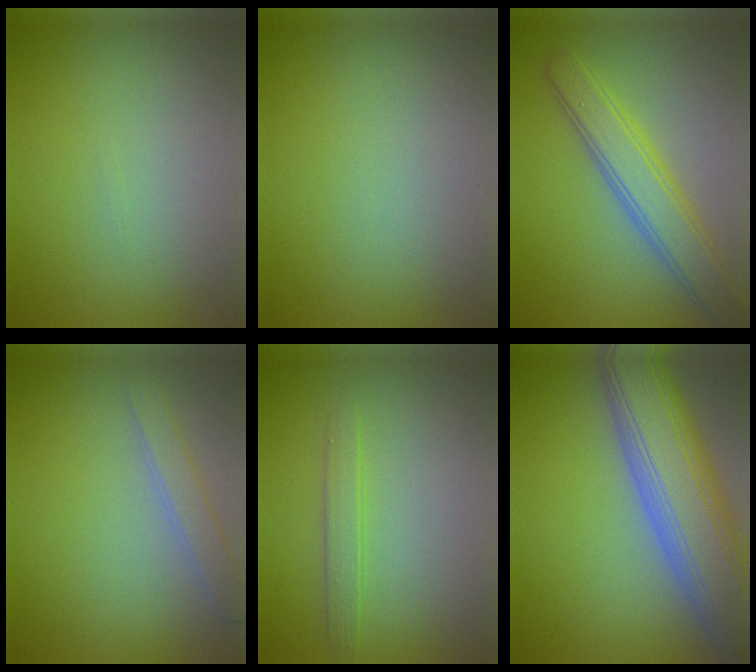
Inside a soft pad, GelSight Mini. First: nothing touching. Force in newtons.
{"total": 0.0}
{"total": 5.0, "press": 5.0, "slide": 0.2}
{"total": 2.1, "press": 2.1, "slide": 0.1}
{"total": 1.6, "press": 1.6, "slide": 0.0}
{"total": 12.1, "press": 12.1, "slide": 0.7}